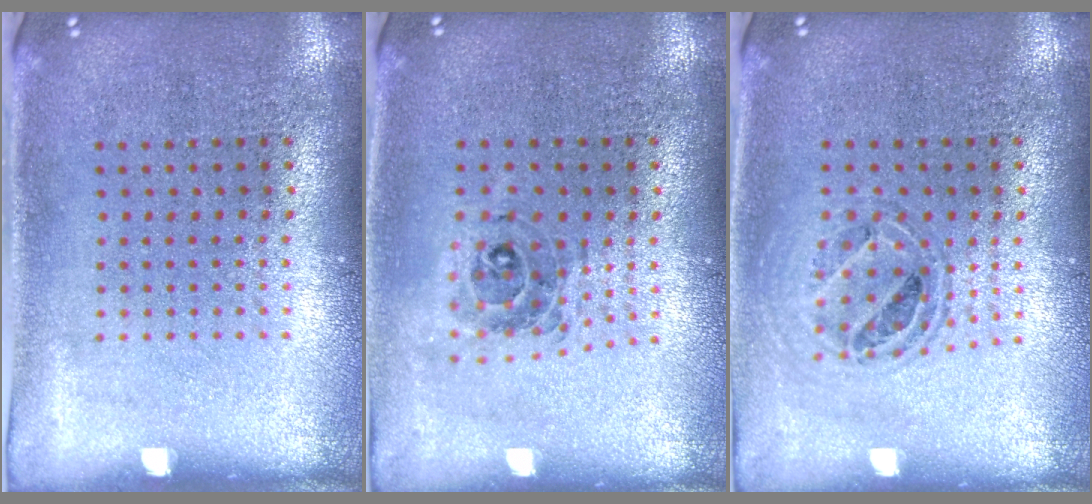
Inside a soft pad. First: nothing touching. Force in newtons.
{"total": 0.7, "press": 0.7, "slide": 0.1}
{"total": 0.9, "press": 0.9, "slide": 0.1}